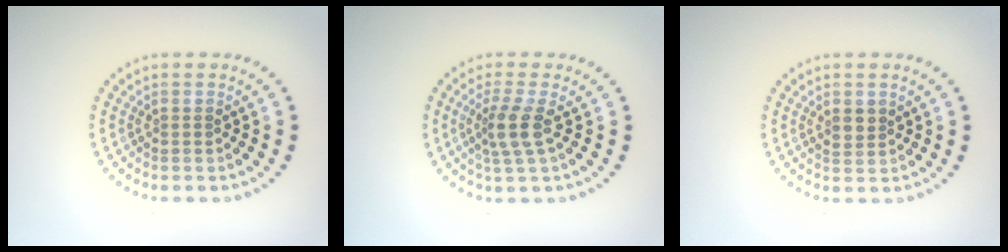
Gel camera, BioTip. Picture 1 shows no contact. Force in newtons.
{"total": 2.7, "press": 2.1, "slide": 1.7}
{"total": 1.4, "press": 1.3, "slide": 0.6}